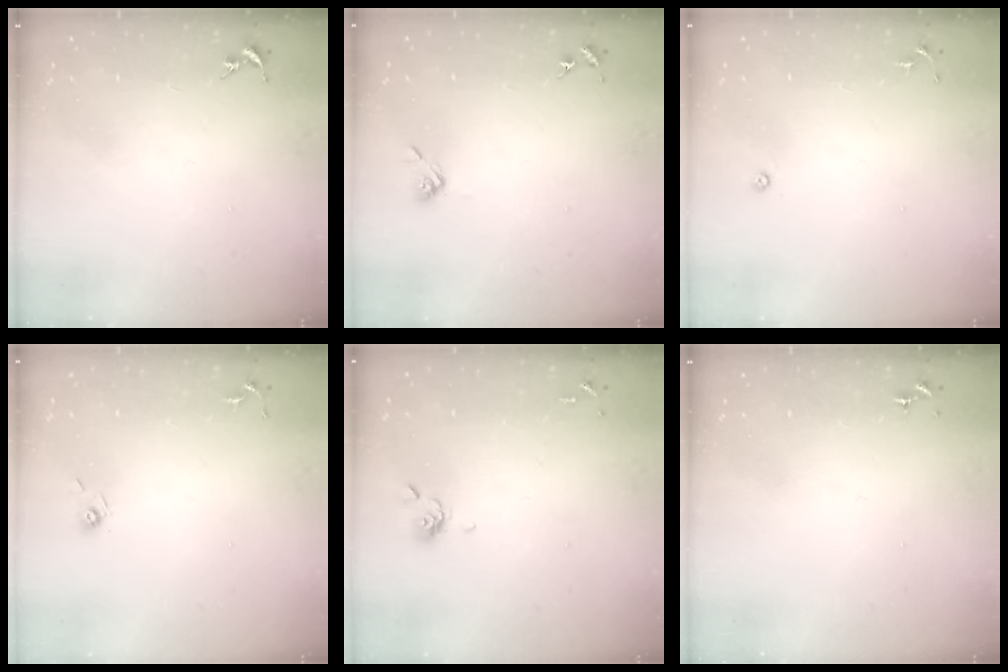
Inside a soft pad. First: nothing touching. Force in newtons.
{"total": 5.2, "press": 4.8, "slide": 2.1}
{"total": 3.4, "press": 3.3, "slide": 0.7}
{"total": 5.4, "press": 5.2, "slide": 1.4}
{"total": 5.6, "press": 5.5, "slide": 1.4}
{"total": 0.0}